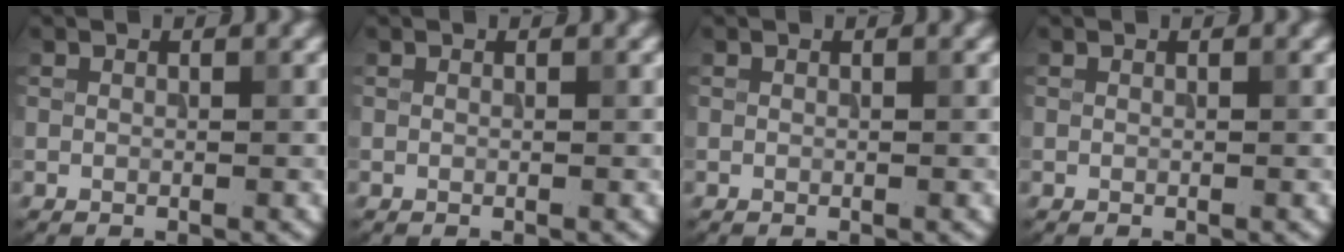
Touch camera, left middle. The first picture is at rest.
{"total": 0.0}
{"total": 0.0}
{"total": 0.0}